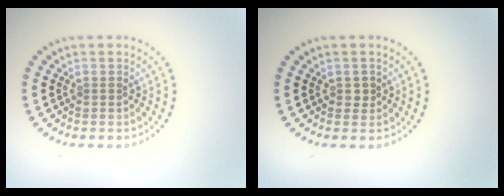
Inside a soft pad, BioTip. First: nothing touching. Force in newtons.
{"total": 0.7, "press": 0.7, "slide": 0.3}